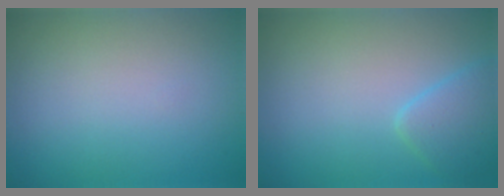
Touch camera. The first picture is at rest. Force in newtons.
{"total": 2.6, "press": 2.6, "slide": 0.1}